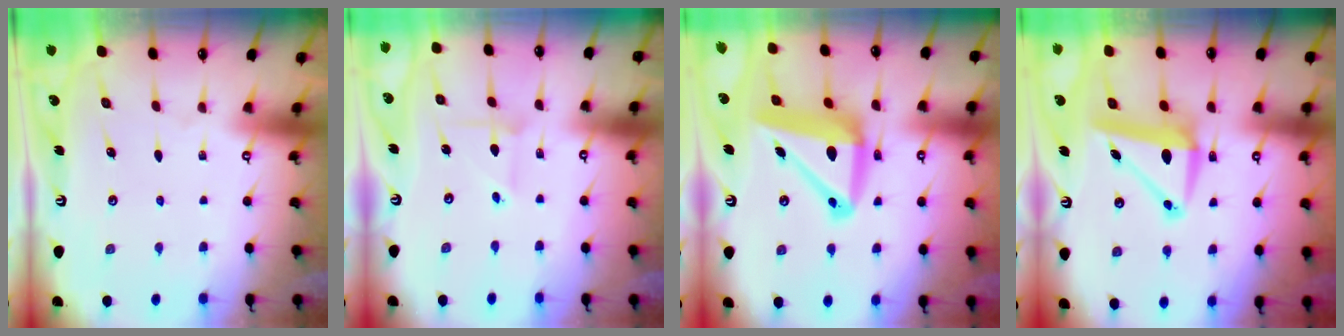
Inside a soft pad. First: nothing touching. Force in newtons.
{"total": 2.1, "press": 2.1, "slide": 0.1}
{"total": 15.9, "press": 15.7, "slide": 2.9}
{"total": 8.6, "press": 8.3, "slide": 2.2}